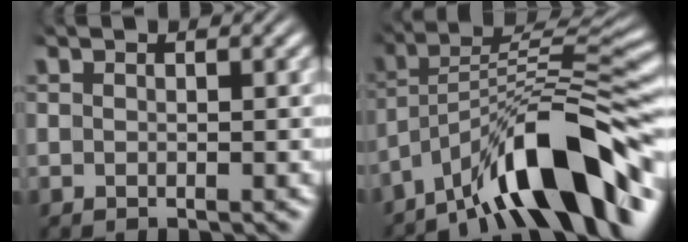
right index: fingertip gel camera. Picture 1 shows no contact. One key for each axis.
{"total": 9.5, "fx": -2.7, "fy": 3.4, "fz": 8.4, "tx": -0.137, "ty": -0.008, "tz": -0.029}